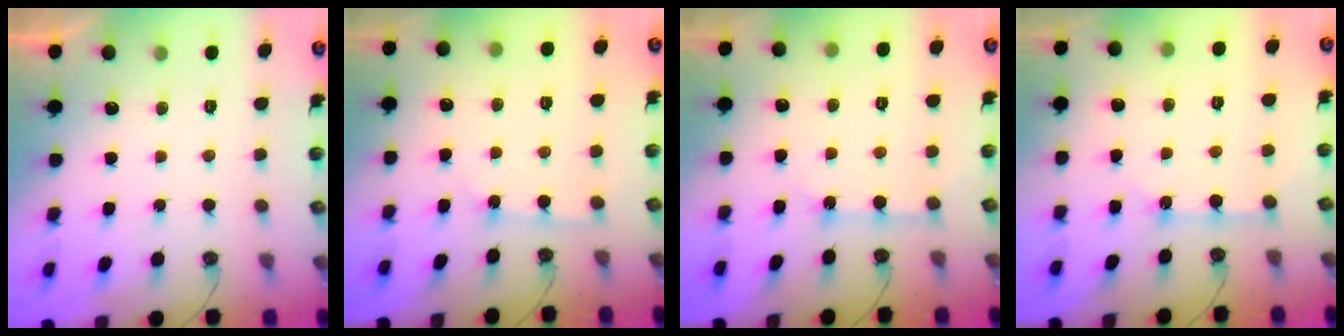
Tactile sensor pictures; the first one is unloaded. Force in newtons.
{"total": 2.5, "press": 2.5, "slide": 0.3}
{"total": 5.0, "press": 5.0, "slide": 0.3}
{"total": 5.3, "press": 5.3, "slide": 0.1}